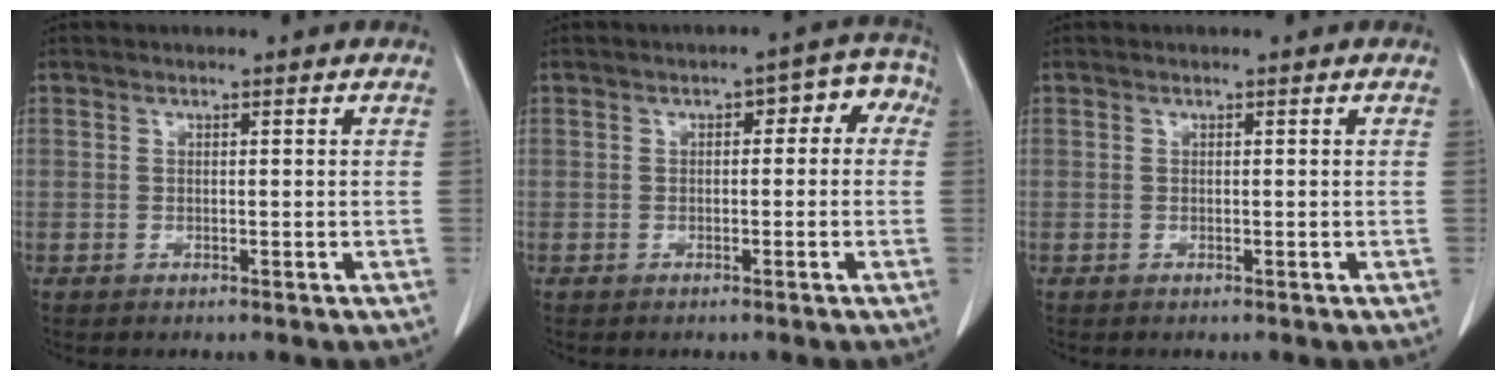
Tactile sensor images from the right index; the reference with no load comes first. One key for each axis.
{"total": 4.8, "fx": 0.4, "fy": 2.7, "fz": 4.0, "tx": -0.034, "ty": 0.038, "tz": -0.001}
{"total": 0.0}